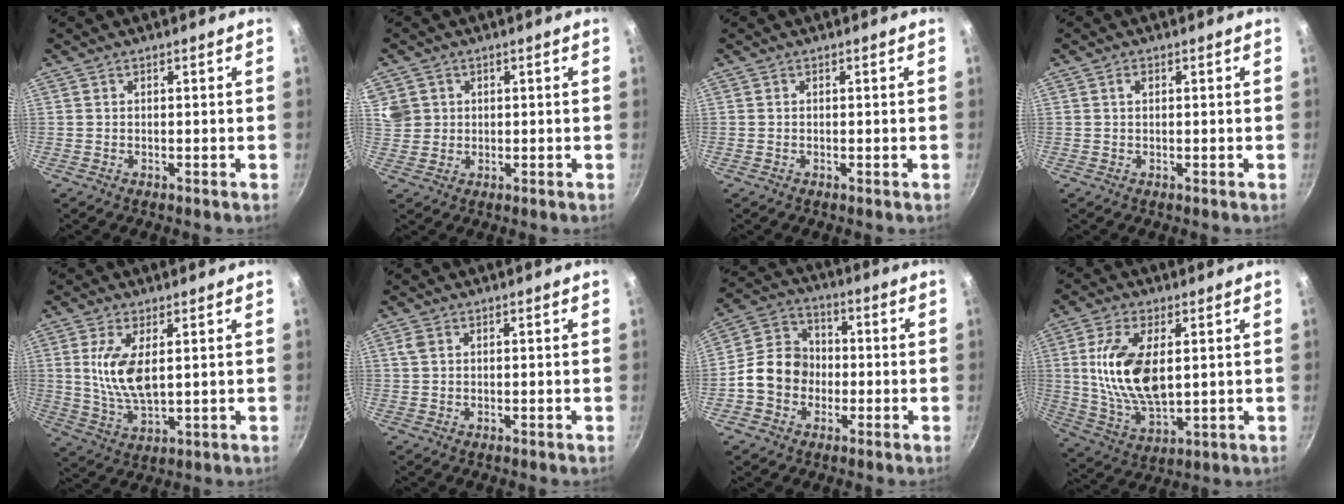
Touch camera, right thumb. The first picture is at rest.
{"total": 6.3, "force": [1.8, 5.7, 2.1], "torque": [-0.029, 0.000, 0.042]}
{"total": 0.0}
{"total": 1.2, "force": [0.4, 0.8, 0.8], "torque": [-0.016, 0.004, 0.005]}
{"total": 8.5, "force": [1.6, 3.6, 7.6], "torque": [-0.150, -0.010, 0.037]}
{"total": 1.7, "force": [0.7, 1.2, 1.0], "torque": [-0.021, 0.003, 0.014]}
{"total": 11.0, "force": [-2.1, 9.4, 5.5], "torque": [-0.064, 0.031, -0.055]}
{"total": 14.7, "force": [2.5, 7.4, 12.4], "torque": [-0.233, -0.012, 0.054]}